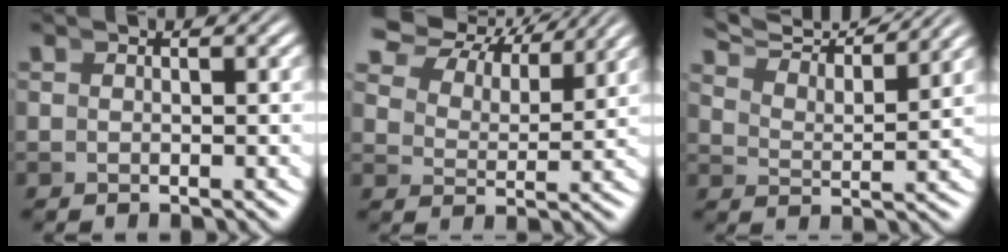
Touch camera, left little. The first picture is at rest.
{"total": 5.9, "force": [4.5, 3.0, 2.5], "torque": [-0.054, 0.010, 0.063]}
{"total": 9.0, "force": [8.0, 2.3, 3.5], "torque": [-0.063, 0.029, 0.116]}